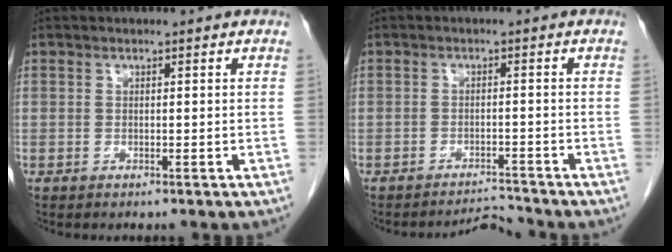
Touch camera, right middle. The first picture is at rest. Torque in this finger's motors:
{"motor_torque": [-1.35, -0.05, -0.54, -0.08]}